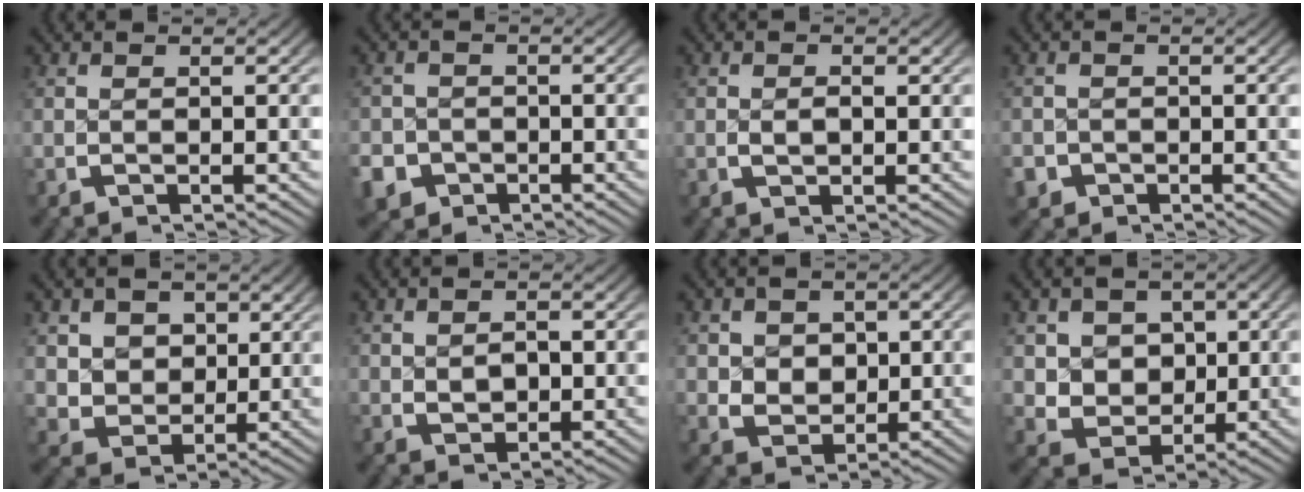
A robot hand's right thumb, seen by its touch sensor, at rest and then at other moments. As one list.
[{"total": 5.8, "force": [-3.1, 4.8, 1.4], "torque": [-0.037, -0.029, -0.048]}, {"total": 1.0, "force": [0.0, 0.6, 0.8], "torque": [-0.020, -0.002, 0.003]}, {"total": 2.7, "force": [-1.6, 2.1, 0.3], "torque": [-0.016, -0.015, -0.024]}, {"total": 6.3, "force": [0.9, 5.3, 3.3], "torque": [-0.086, -0.048, 0.033]}, {"total": 2.0, "force": [0.2, 1.5, 1.3], "torque": [-0.028, -0.011, 0.012]}, {"total": 4.2, "force": [0.3, 3.4, 2.3], "torque": [-0.051, -0.026, 0.022]}, {"total": 7.3, "force": [0.0, 6.0, 4.0], "torque": [-0.095, -0.046, 0.018]}]